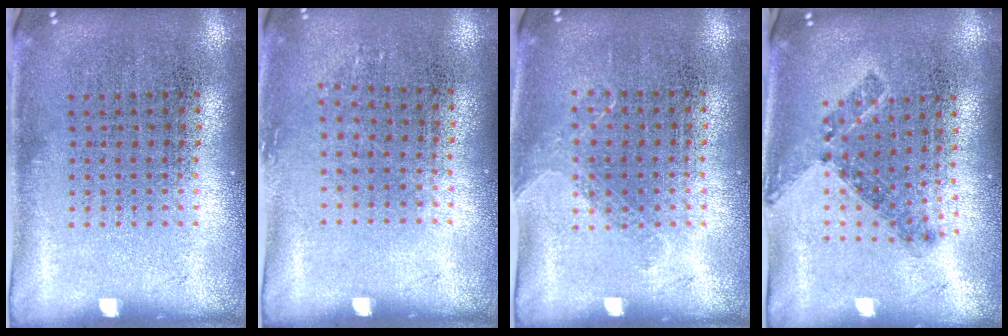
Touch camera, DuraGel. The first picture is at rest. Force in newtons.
{"total": 0.8, "press": 0.7, "slide": 0.5}
{"total": 1.0, "press": 0.8, "slide": 0.6}
{"total": 0.8, "press": 0.7, "slide": 0.4}